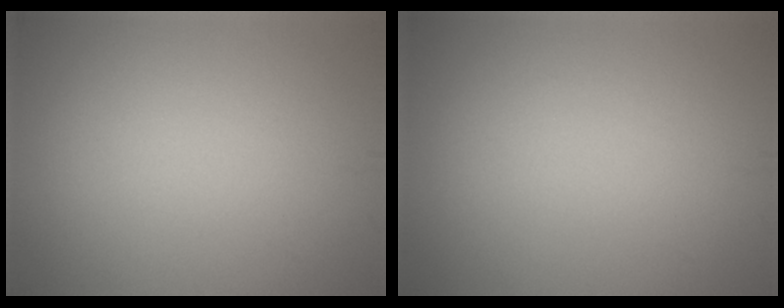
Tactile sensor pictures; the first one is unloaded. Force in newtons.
{"total": 0.0}